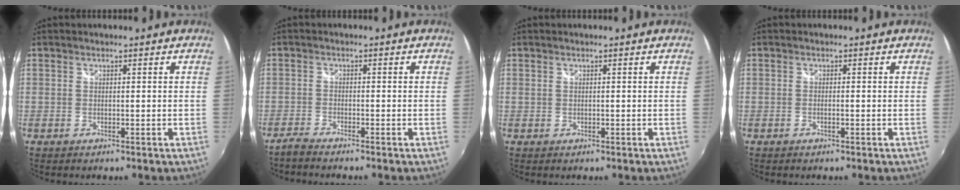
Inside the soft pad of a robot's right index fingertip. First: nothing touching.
{"total": 2.7, "force": [-2.5, 0.0, 0.9], "torque": [-0.034, -0.006, -0.052]}
{"total": 0.0}
{"total": 0.6, "force": [-0.2, -0.1, 0.5], "torque": [-0.009, 0.006, -0.003]}